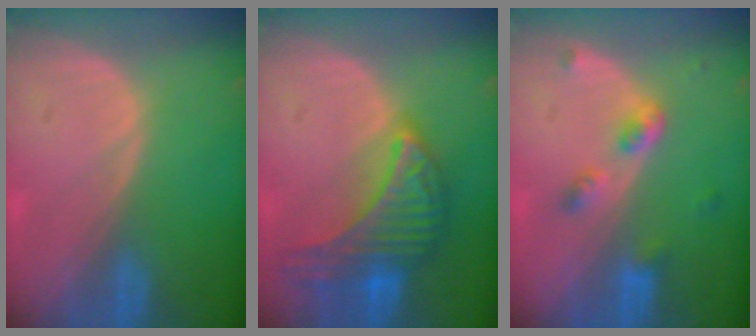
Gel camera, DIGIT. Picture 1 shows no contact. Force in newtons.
{"total": 9.6, "press": 9.5, "slide": 0.6}
{"total": 4.0, "press": 4.0, "slide": 0.4}